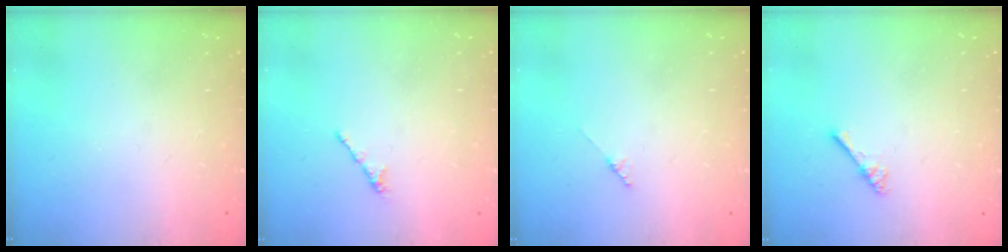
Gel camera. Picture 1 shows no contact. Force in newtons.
{"total": 1.7, "press": 1.6, "slide": 0.5}
{"total": 1.8, "press": 1.7, "slide": 0.3}
{"total": 2.5, "press": 2.5, "slide": 0.4}